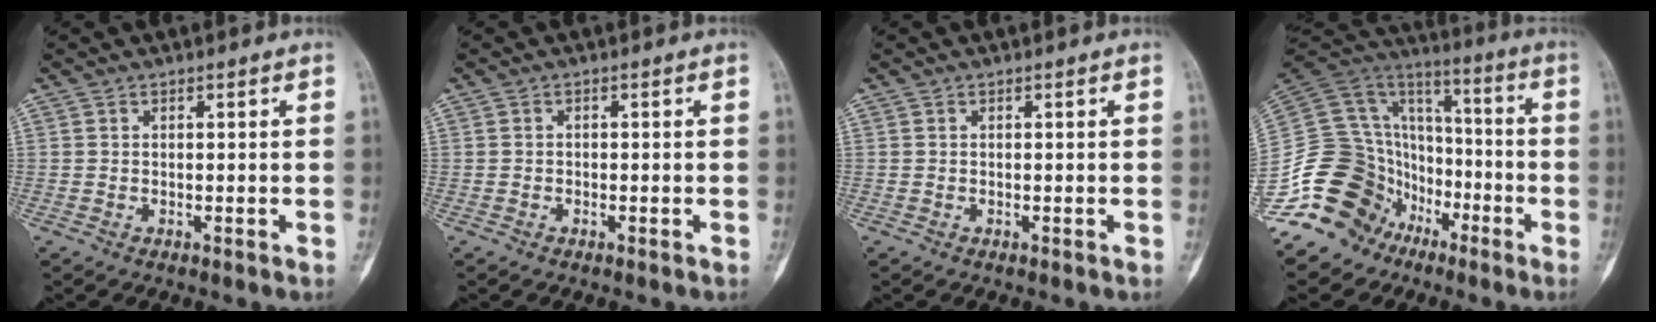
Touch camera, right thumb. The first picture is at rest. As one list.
[{"total": 0.5, "force": [-0.3, 0.4, 0.0], "torque": [0.006, 0.003, -0.010]}, {"total": 0.0}, {"total": 21.6, "force": [-10.8, 17.4, 6.8], "torque": [-0.112, 0.128, -0.183]}]